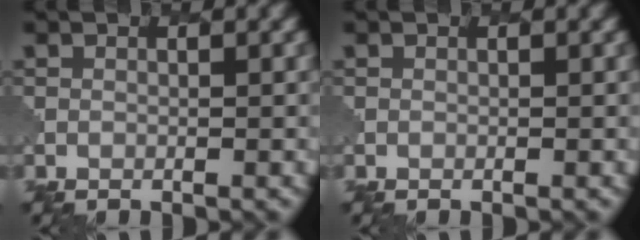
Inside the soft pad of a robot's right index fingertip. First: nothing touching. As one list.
[{"total": 0.0}]